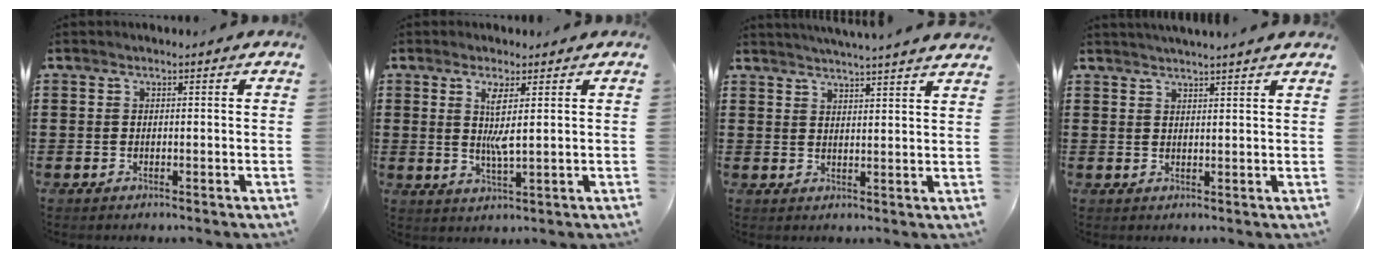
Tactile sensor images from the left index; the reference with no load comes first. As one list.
[{"total": 4.3, "force": [1.4, 0.4, 4.1], "torque": [-0.084, -0.005, 0.022]}, {"total": 3.4, "force": [3.2, -0.9, 0.4], "torque": [-0.018, -0.019, 0.057]}, {"total": 2.1, "force": [2.0, -0.5, 0.2], "torque": [-0.009, -0.005, 0.038]}]